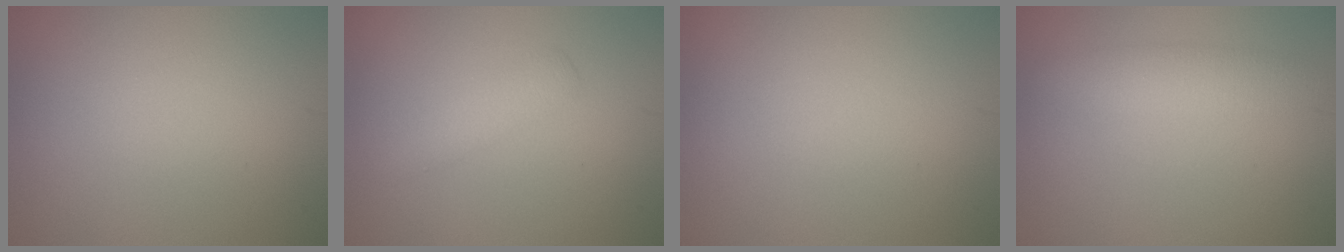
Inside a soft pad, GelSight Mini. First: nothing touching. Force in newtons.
{"total": 1.5, "press": 1.5, "slide": 0.1}
{"total": 0.0}
{"total": 3.0, "press": 3.0, "slide": 0.0}